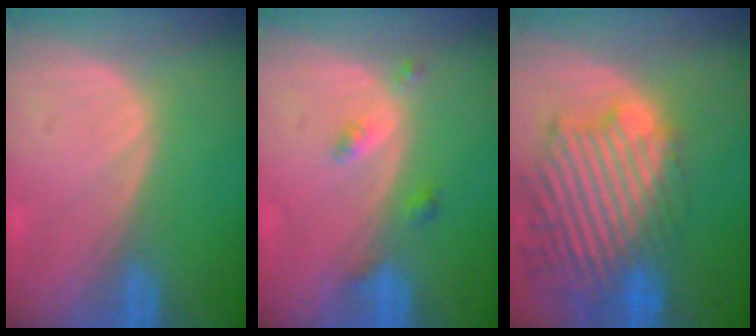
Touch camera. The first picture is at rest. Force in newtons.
{"total": 2.5, "press": 2.5, "slide": 0.2}
{"total": 13.9, "press": 11.7, "slide": 7.4}